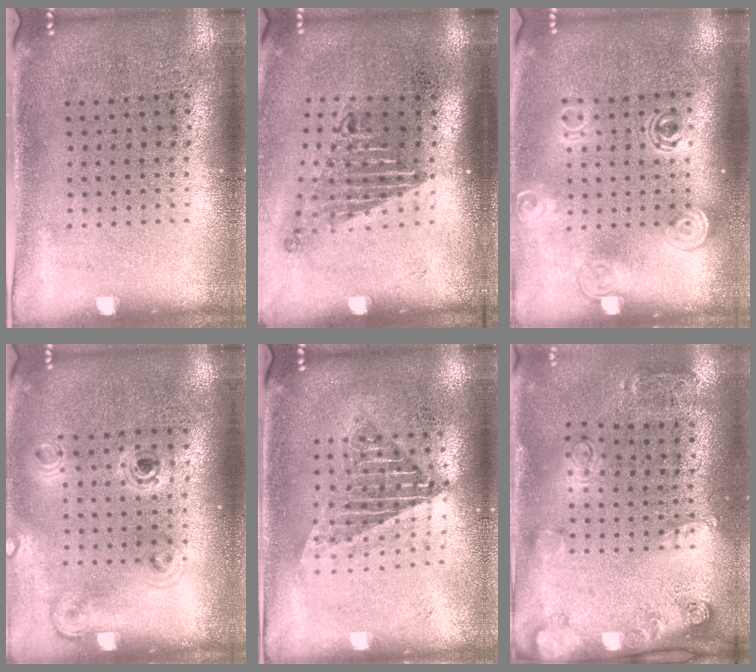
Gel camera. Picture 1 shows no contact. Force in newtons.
{"total": 1.7, "press": 1.2, "slide": 1.2}
{"total": 1.6, "press": 1.2, "slide": 1.0}
{"total": 1.1, "press": 1.0, "slide": 0.3}
{"total": 1.5, "press": 1.4, "slide": 0.7}
{"total": 2.1, "press": 1.3, "slide": 1.6}